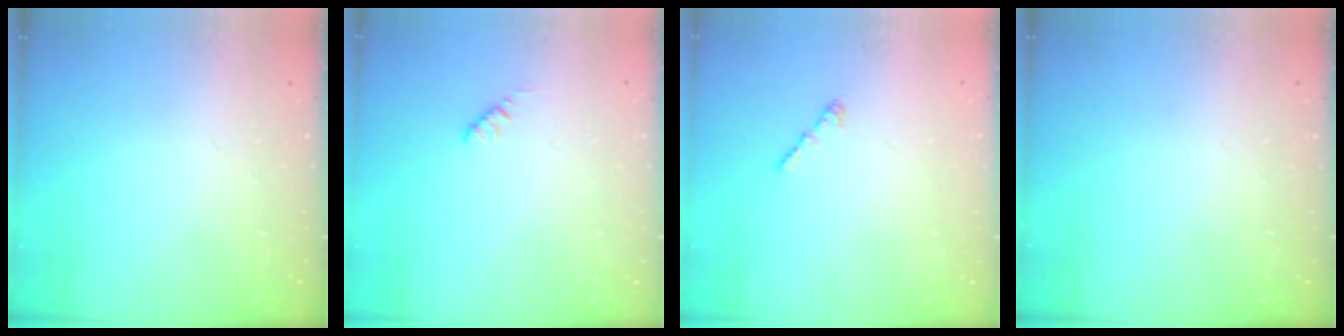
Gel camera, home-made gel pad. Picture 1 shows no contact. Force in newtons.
{"total": 2.8, "press": 2.8, "slide": 0.4}
{"total": 1.3, "press": 1.2, "slide": 0.6}
{"total": 0.0}